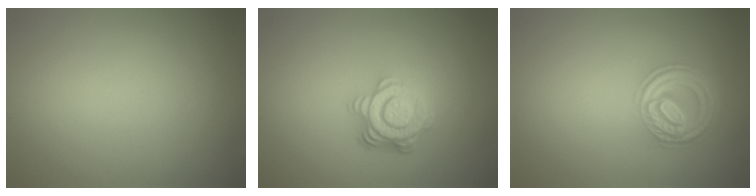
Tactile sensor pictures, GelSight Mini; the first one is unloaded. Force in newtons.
{"total": 4.7, "press": 3.4, "slide": 3.3}
{"total": 4.5, "press": 3.4, "slide": 3.0}